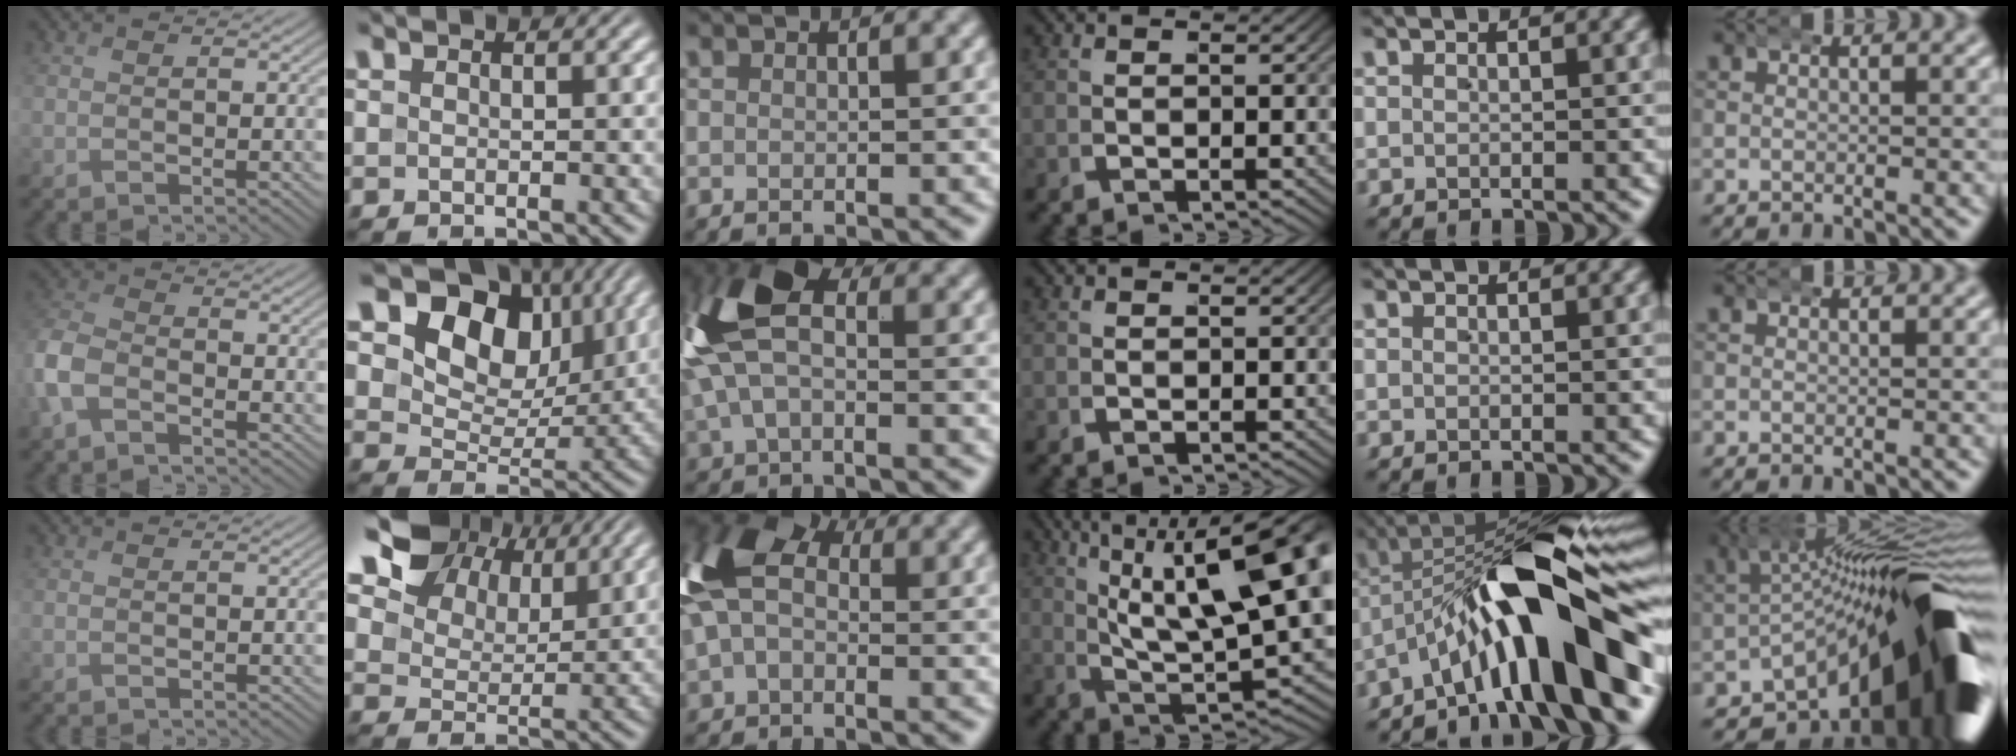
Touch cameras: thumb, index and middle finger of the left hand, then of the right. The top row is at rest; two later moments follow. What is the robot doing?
{"motion": "wrap", "object": "arm wrap"}